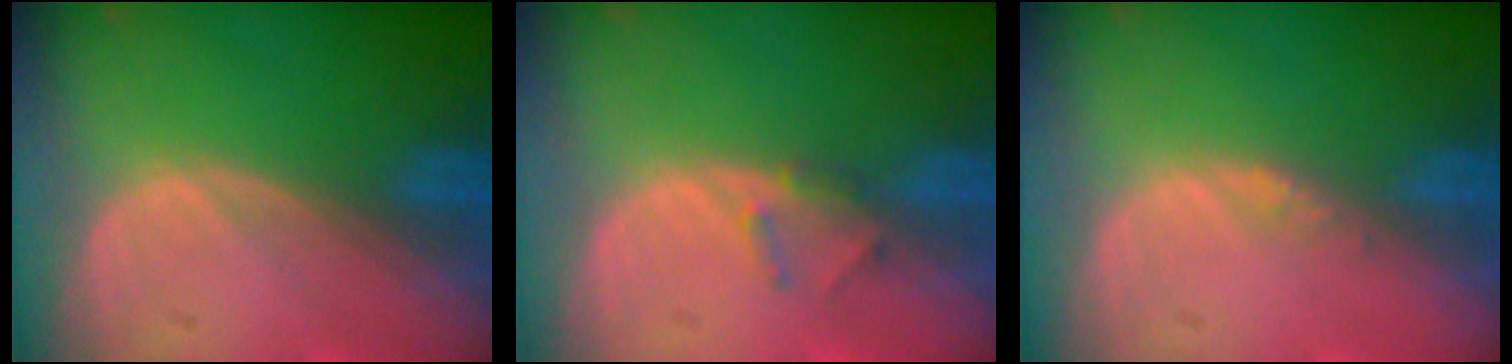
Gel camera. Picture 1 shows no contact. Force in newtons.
{"total": 1.8, "press": 1.5, "slide": 0.9}
{"total": 0.8, "press": 0.8, "slide": 0.1}